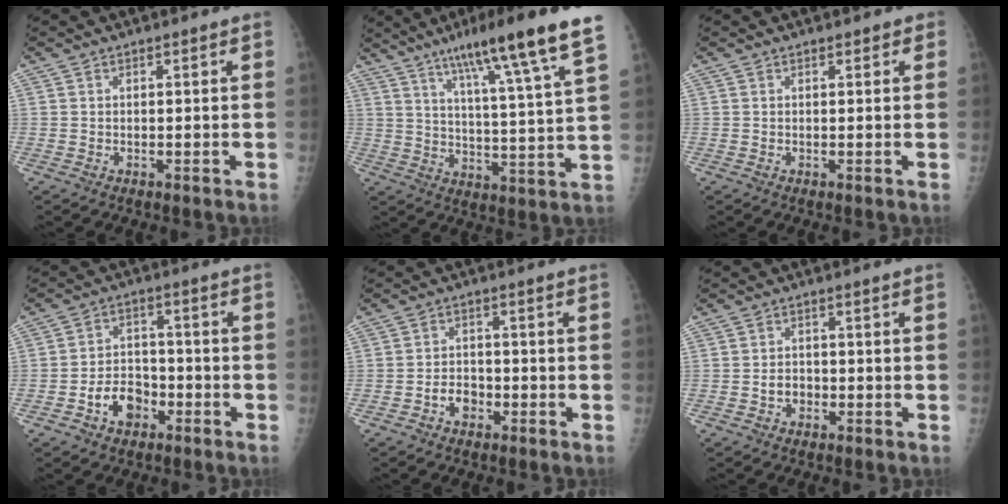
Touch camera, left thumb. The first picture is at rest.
{"total": 18.5, "force": [11.8, 1.4, 14.3], "torque": [-0.204, -0.042, 0.172]}
{"total": 1.0, "force": [0.6, 0.6, 0.5], "torque": [0.005, -0.001, 0.003]}
{"total": 7.2, "force": [-3.4, 5.2, 3.7], "torque": [-0.040, 0.032, -0.057]}
{"total": 3.6, "force": [-1.8, 2.7, 1.7], "torque": [-0.013, 0.018, -0.033]}
{"total": 2.5, "force": [-0.9, 2.0, 1.2], "torque": [-0.008, 0.010, -0.016]}